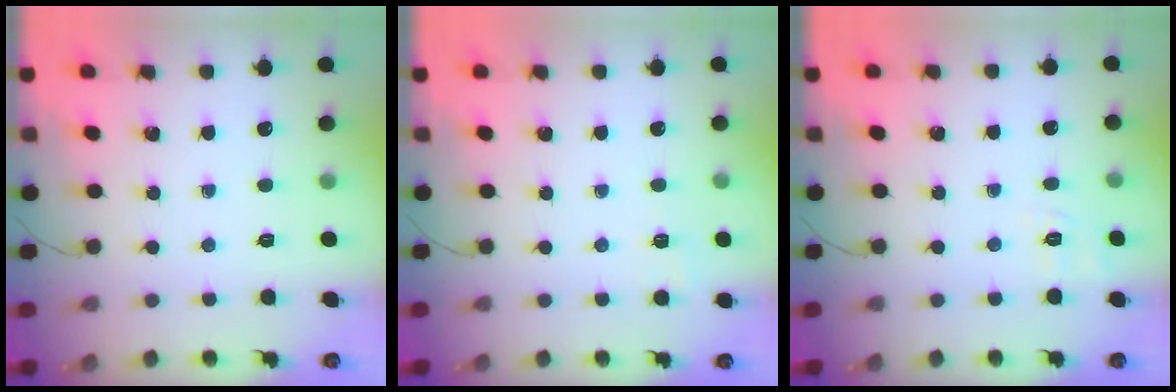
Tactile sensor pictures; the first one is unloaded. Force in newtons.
{"total": 1.4, "press": 0.2, "slide": 1.4}
{"total": 2.0, "press": 0.6, "slide": 1.9}